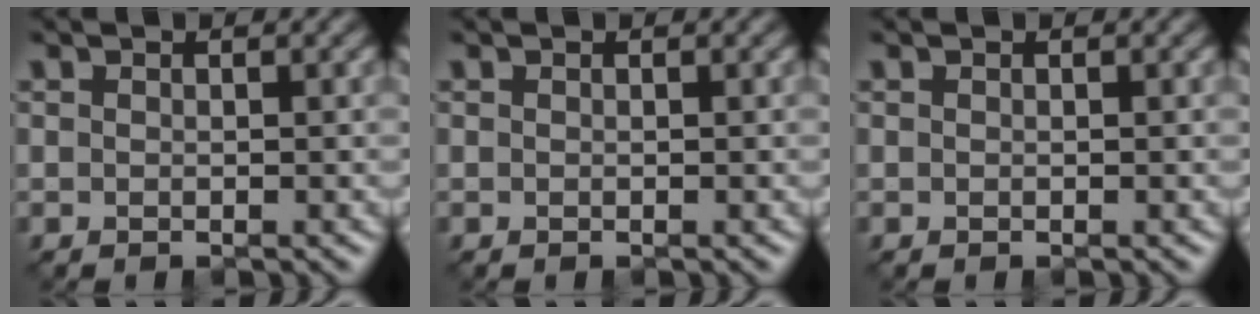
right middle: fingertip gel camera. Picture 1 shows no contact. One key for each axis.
{"total": 0.0}
{"total": 0.0}